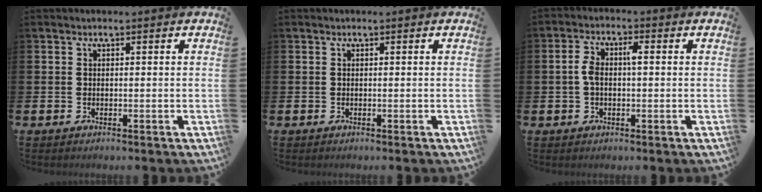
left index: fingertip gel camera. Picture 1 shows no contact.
{"total": 0.0}
{"total": 3.6, "force": [0.2, 1.8, 3.1], "torque": [-0.058, 0.009, 0.001]}